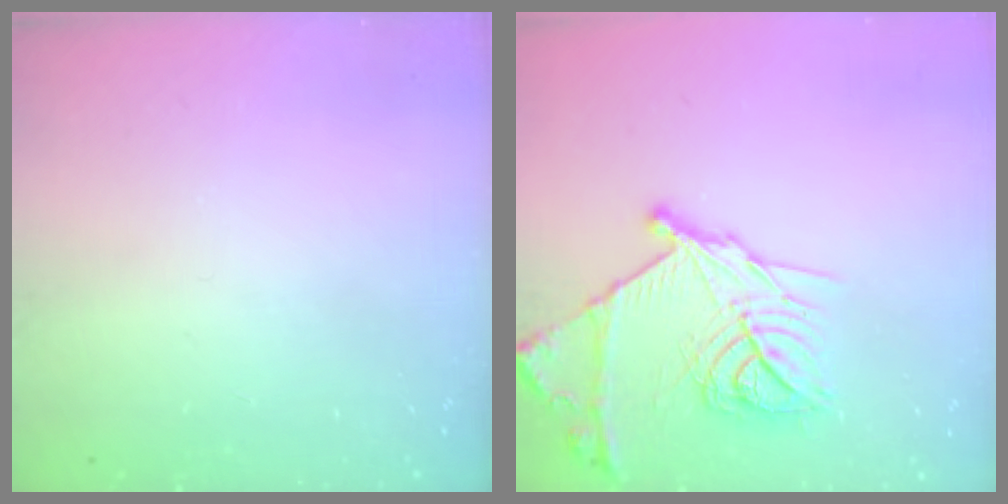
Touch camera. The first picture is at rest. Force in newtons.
{"total": 19.6, "press": 19.5, "slide": 1.5}